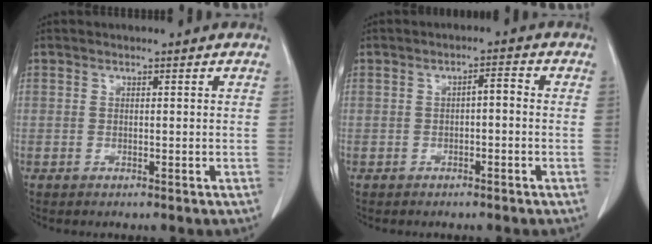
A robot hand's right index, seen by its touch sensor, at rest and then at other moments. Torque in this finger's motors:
{"motor_torque": [0.32, -0.27, 0.05, 0.04]}